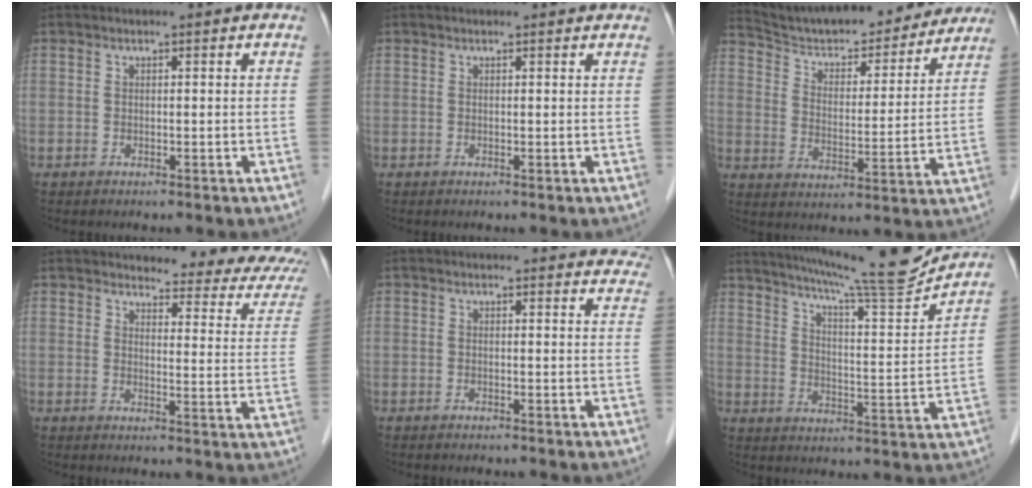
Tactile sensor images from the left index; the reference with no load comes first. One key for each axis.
{"total": 1.9, "fx": 1.8, "fy": 0.2, "fz": 0.2, "tx": -0.012, "ty": 0.003, "tz": 0.013}
{"total": 21.7, "fx": 20.1, "fy": 4.4, "fz": 6.9, "tx": -0.103, "ty": -0.002, "tz": 0.286}
{"total": 15.0, "fx": 13.5, "fy": 3.3, "fz": 5.6, "tx": -0.034, "ty": -0.051, "tz": 0.127}
{"total": 9.2, "fx": 8.7, "fy": 2.6, "fz": 1.3, "tx": 0.023, "ty": -0.007, "tz": 0.065}
{"total": 16.6, "fx": 15.3, "fy": -0.9, "fz": 6.2, "tx": -0.106, "ty": -0.034, "tz": 0.219}